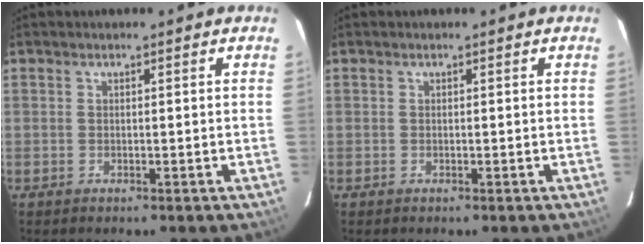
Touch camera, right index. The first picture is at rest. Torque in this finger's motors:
{"motor_torque": [0.00, 0.00, 0.02, 0.00]}